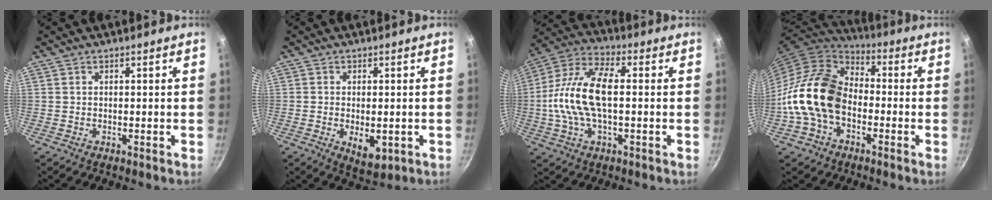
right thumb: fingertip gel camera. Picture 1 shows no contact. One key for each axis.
{"total": 6.1, "fx": -1.3, "fy": 3.2, "fz": 5.0, "tx": -0.066, "ty": -0.009, "tz": -0.010}
{"total": 15.6, "fx": -0.1, "fy": 7.6, "fz": 13.6, "tx": -0.268, "ty": 0.030, "tz": -0.017}
{"total": 16.8, "fx": -3.5, "fy": 11.7, "fz": 11.5, "tx": -0.180, "ty": 0.040, "tz": -0.084}